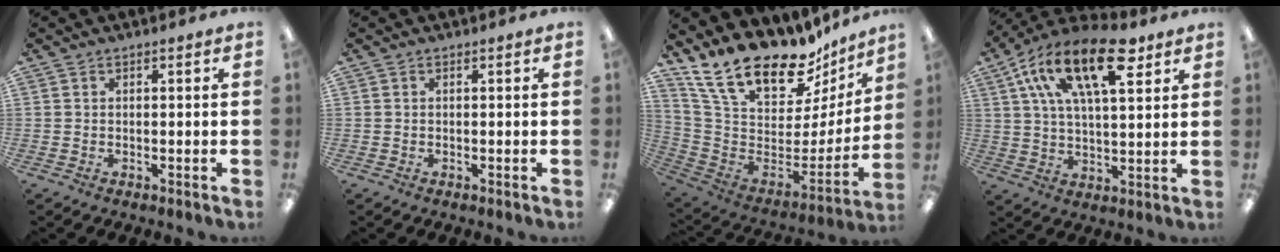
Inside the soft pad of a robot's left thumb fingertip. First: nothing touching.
{"total": 0.0}
{"total": 22.9, "force": [17.3, 9.4, 11.6], "torque": [-0.199, -0.134, 0.312]}
{"total": 20.8, "force": [10.5, 8.9, 15.6], "torque": [-0.271, -0.040, 0.172]}